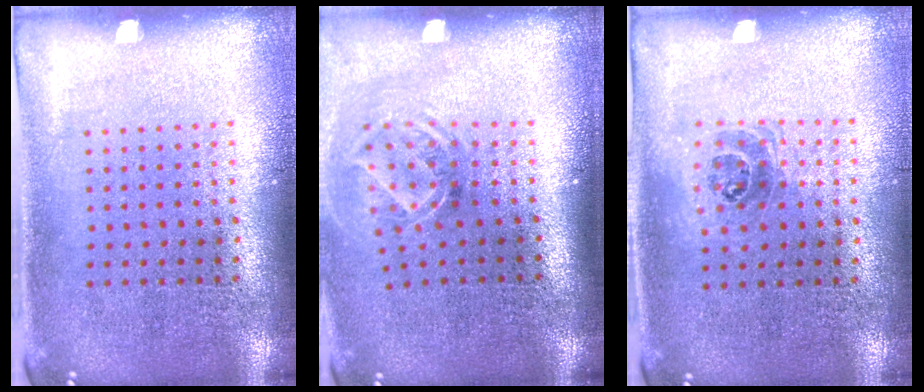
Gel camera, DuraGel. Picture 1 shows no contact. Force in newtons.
{"total": 1.9, "press": 1.3, "slide": 1.4}
{"total": 1.1, "press": 0.9, "slide": 0.6}